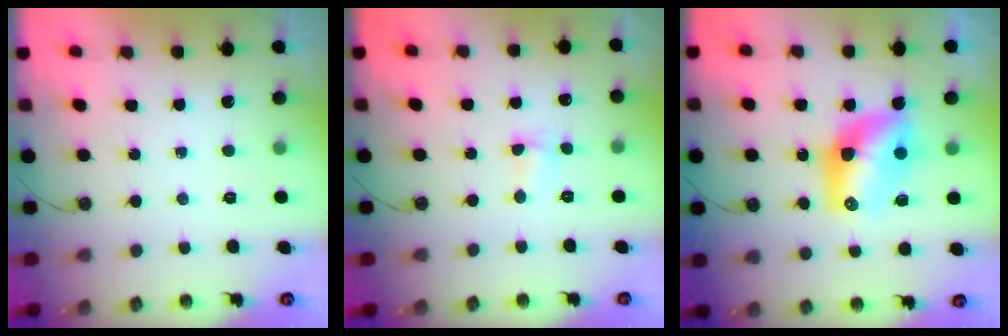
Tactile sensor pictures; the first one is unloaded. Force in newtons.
{"total": 2.6, "press": 2.5, "slide": 0.5}
{"total": 11.1, "press": 11.1, "slide": 0.8}